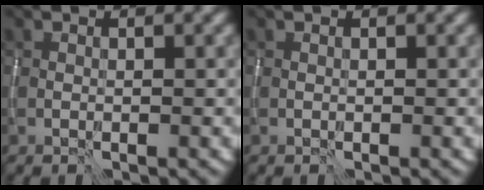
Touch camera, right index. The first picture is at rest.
{"total": 0.0}